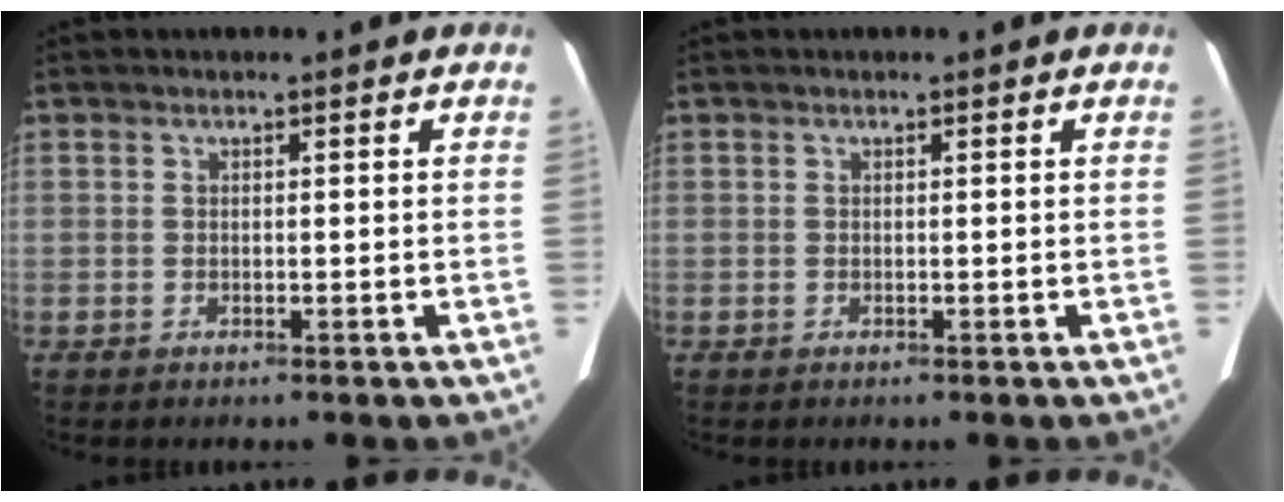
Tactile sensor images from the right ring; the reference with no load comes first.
{"total": 0.0}